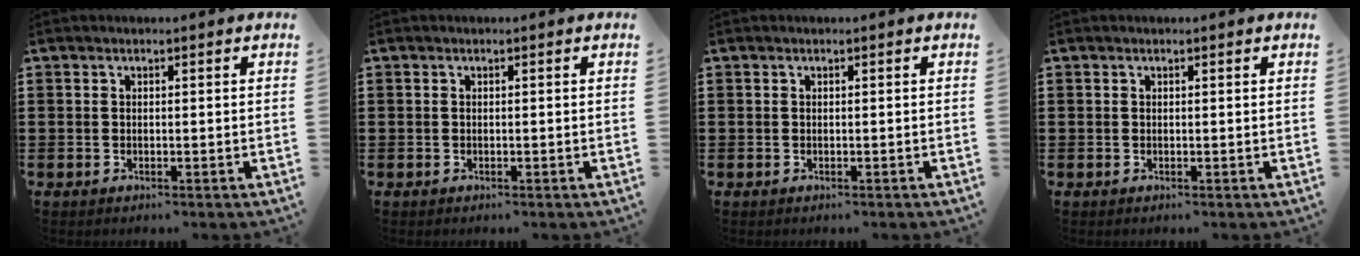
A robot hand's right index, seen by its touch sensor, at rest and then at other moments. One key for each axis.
{"total": 0.0}
{"total": 0.0}
{"total": 0.0}